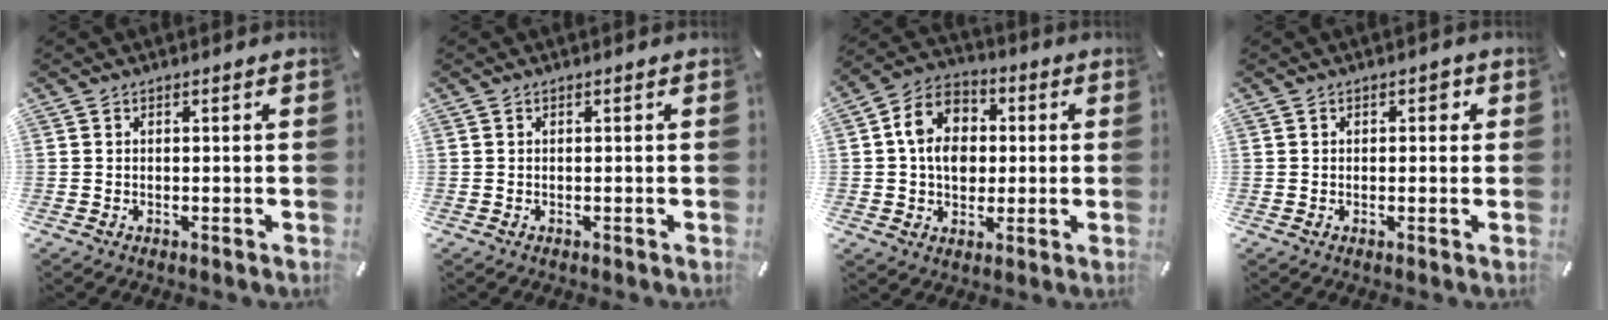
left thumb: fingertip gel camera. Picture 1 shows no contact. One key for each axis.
{"total": 0.0}
{"total": 10.9, "fx": 0.9, "fy": 9.2, "fz": 5.8, "tx": -0.105, "ty": 0.020, "tz": 0.018}
{"total": 1.8, "fx": 0.4, "fy": 1.2, "fz": 1.3, "tx": -0.010, "ty": 0.003, "tz": 0.001}